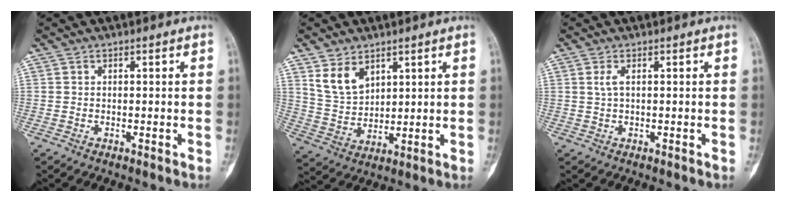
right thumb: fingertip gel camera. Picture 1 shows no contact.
{"total": 7.4, "force": [4.2, 4.6, 3.9], "torque": [-0.059, -0.024, 0.096]}
{"total": 1.6, "force": [0.4, 0.5, 1.4], "torque": [-0.042, 0.007, 0.012]}